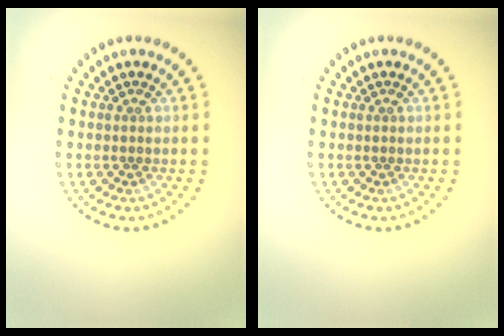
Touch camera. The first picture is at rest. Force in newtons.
{"total": 0.0}